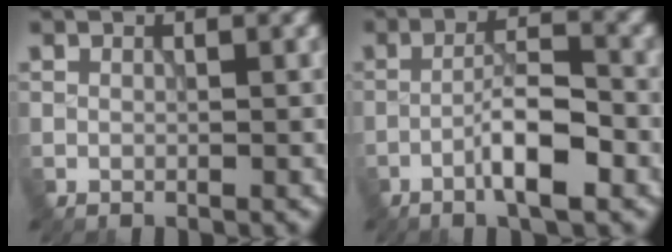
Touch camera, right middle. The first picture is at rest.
{"total": 5.0, "force": [-2.4, 1.0, 4.3], "torque": [-0.074, 0.009, -0.047]}